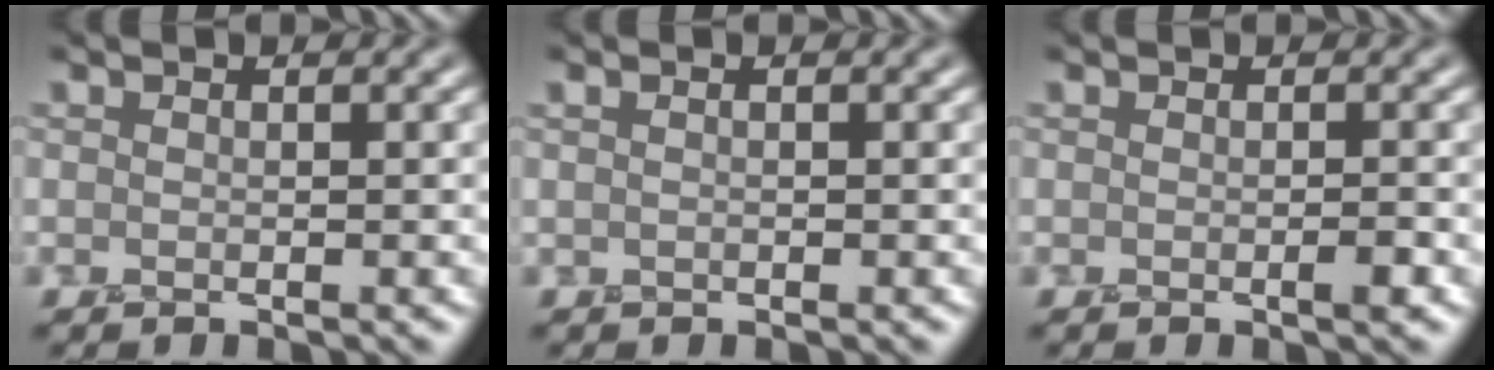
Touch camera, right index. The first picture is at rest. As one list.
[{"total": 0.6, "force": [0.1, 0.3, 0.5], "torque": [-0.012, 0.002, 0.003]}, {"total": 0.9, "force": [-0.3, 0.1, 0.8], "torque": [-0.012, 0.001, -0.005]}]